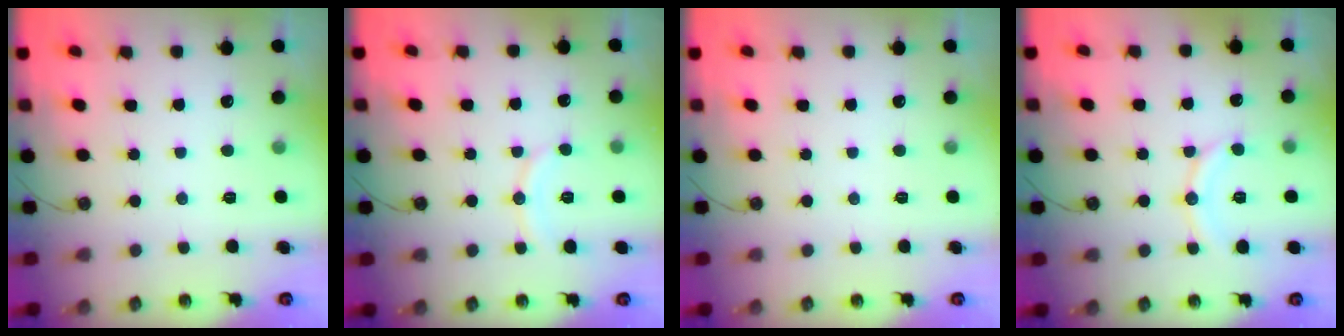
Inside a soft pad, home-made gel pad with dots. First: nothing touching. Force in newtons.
{"total": 7.0, "press": 7.0, "slide": 0.8}
{"total": 0.0}
{"total": 9.4, "press": 9.4, "slide": 0.9}